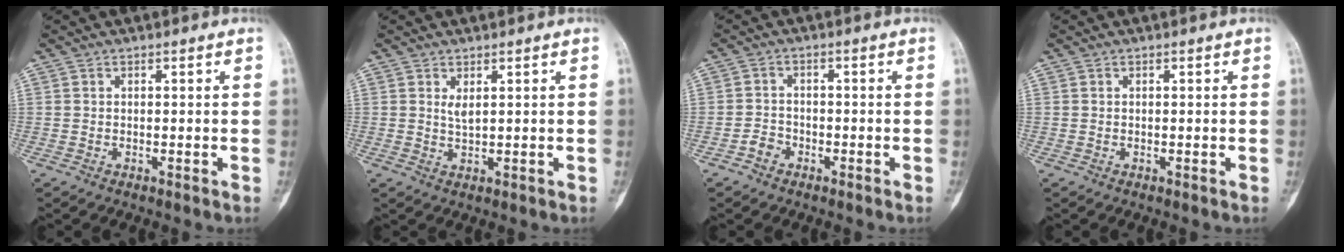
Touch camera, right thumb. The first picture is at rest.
{"total": 1.7, "force": [0.8, 0.5, 1.4], "torque": [-0.028, -0.010, 0.019]}
{"total": 2.5, "force": [-1.6, 1.8, 0.7], "torque": [-0.009, 0.013, -0.032]}
{"total": 0.0}